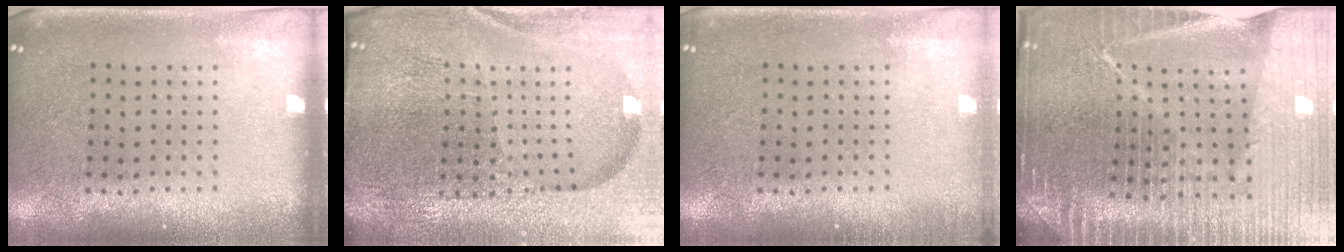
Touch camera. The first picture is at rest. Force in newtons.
{"total": 5.6, "press": 5.0, "slide": 2.4}
{"total": 0.9, "press": 0.8, "slide": 0.3}
{"total": 6.7, "press": 5.8, "slide": 3.4}